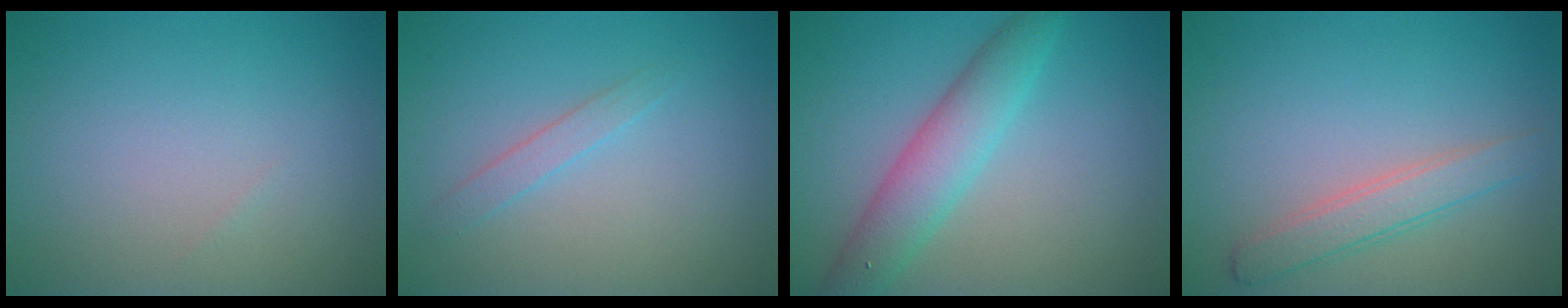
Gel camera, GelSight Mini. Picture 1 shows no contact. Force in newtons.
{"total": 1.2, "press": 1.2, "slide": 0.0}
{"total": 4.3, "press": 4.3, "slide": 0.1}
{"total": 2.6, "press": 2.6, "slide": 0.1}